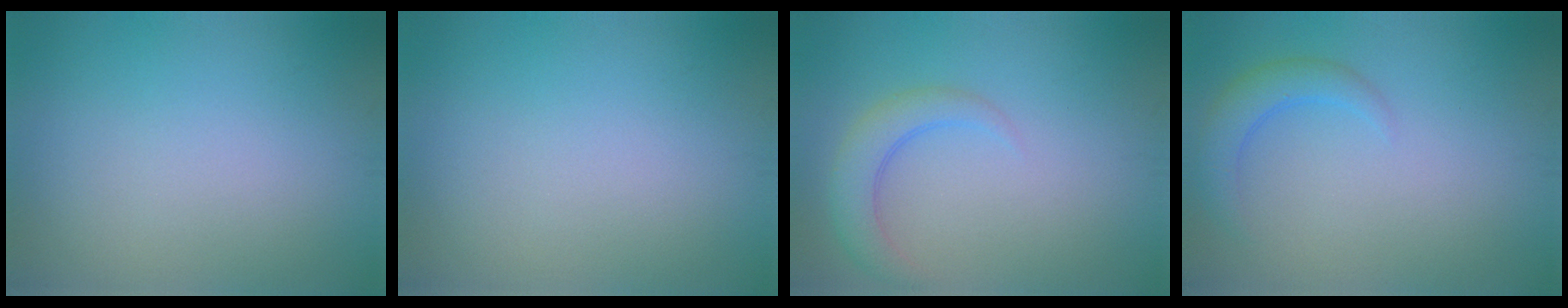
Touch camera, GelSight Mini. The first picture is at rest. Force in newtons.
{"total": 0.0}
{"total": 2.8, "press": 2.8, "slide": 0.3}
{"total": 2.6, "press": 2.5, "slide": 0.2}